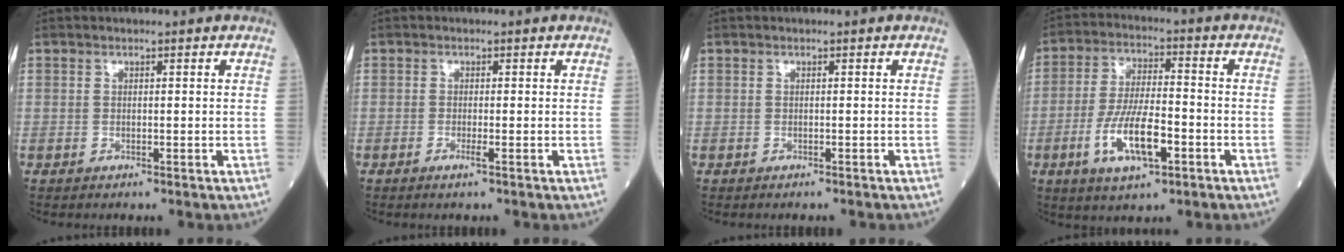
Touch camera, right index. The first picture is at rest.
{"total": 1.3, "force": [-0.6, -0.2, 1.1], "torque": [-0.021, -0.002, -0.013]}
{"total": 0.5, "force": [-0.5, 0.0, 0.1], "torque": [-0.003, 0.000, -0.009]}
{"total": 10.5, "force": [-3.9, 2.9, 9.3], "torque": [-0.188, -0.004, -0.068]}